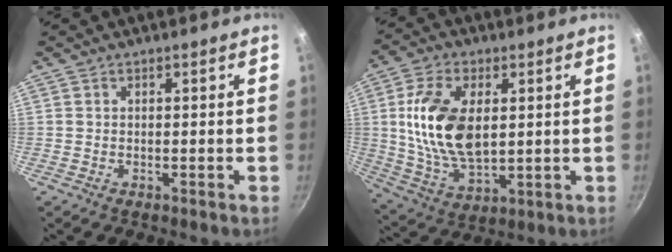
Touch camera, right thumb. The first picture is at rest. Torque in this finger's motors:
{"motor_torque": [1.27, 1.58, 2.05, -0.11, 0.64]}